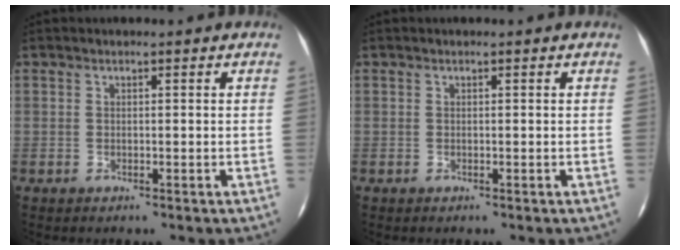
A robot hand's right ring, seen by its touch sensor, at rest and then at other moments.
{"total": 0.0}